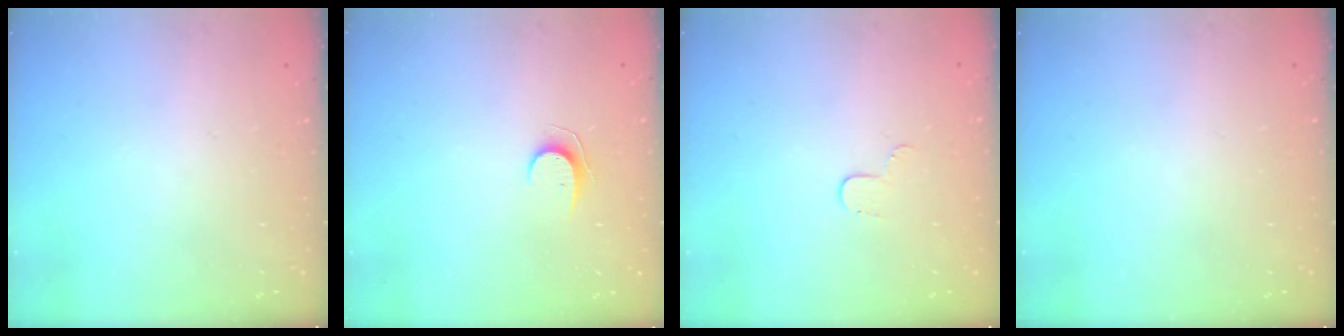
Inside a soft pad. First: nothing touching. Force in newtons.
{"total": 5.6, "press": 5.6, "slide": 0.6}
{"total": 3.2, "press": 3.2, "slide": 0.3}
{"total": 0.0}